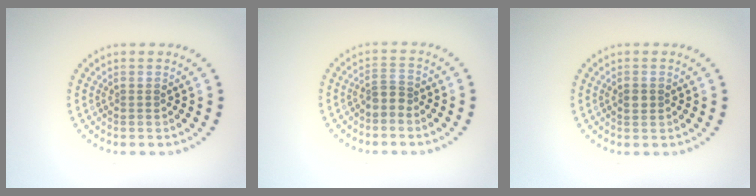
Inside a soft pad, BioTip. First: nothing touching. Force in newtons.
{"total": 1.8, "press": 1.3, "slide": 1.2}
{"total": 1.2, "press": 1.2, "slide": 0.1}